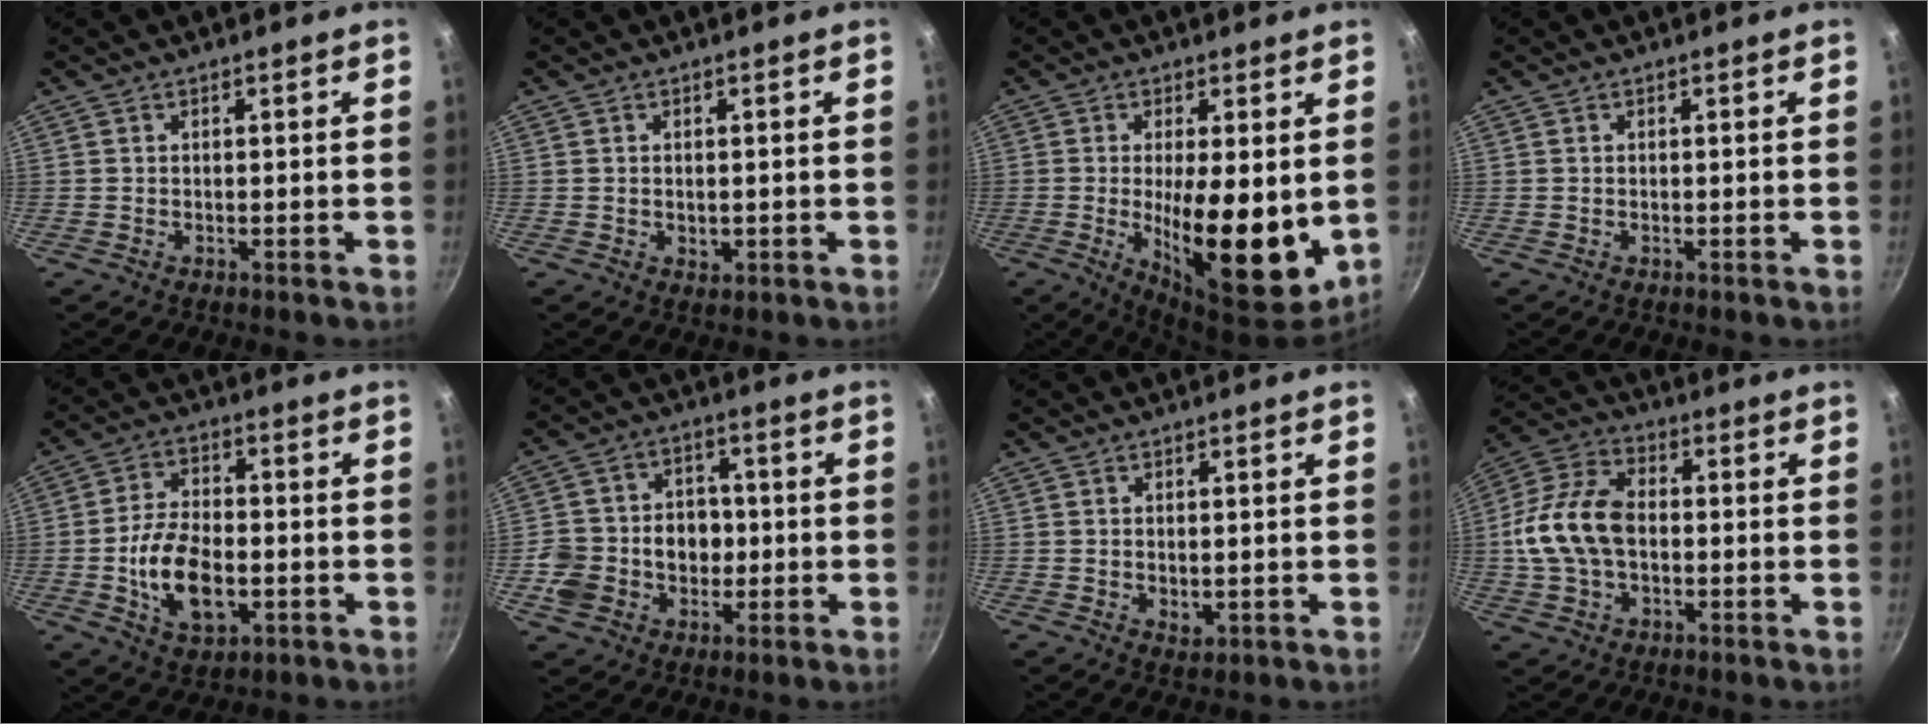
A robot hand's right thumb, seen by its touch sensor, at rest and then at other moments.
{"total": 1.5, "force": [0.0, 1.1, 1.1], "torque": [-0.014, -0.002, 0.001]}
{"total": 16.0, "force": [-0.8, 5.4, 15.0], "torque": [-0.211, -0.023, -0.006]}
{"total": 0.0}
{"total": 12.7, "force": [-2.7, 7.3, 10.0], "torque": [-0.170, 0.014, -0.047]}
{"total": 11.9, "force": [-1.8, 10.2, 5.8], "torque": [-0.077, 0.026, -0.033]}
{"total": 2.2, "force": [0.1, 1.4, 1.7], "torque": [-0.025, -0.005, 0.003]}
{"total": 14.0, "force": [-0.4, 9.2, 10.6], "torque": [-0.194, 0.031, -0.022]}